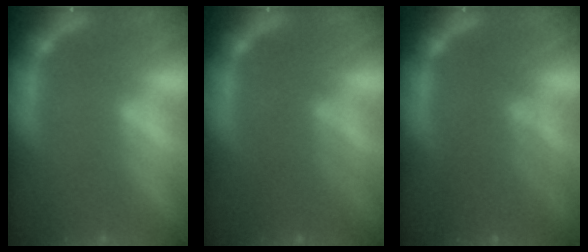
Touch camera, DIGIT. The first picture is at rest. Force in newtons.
{"total": 3.6}
{"total": 4.6}